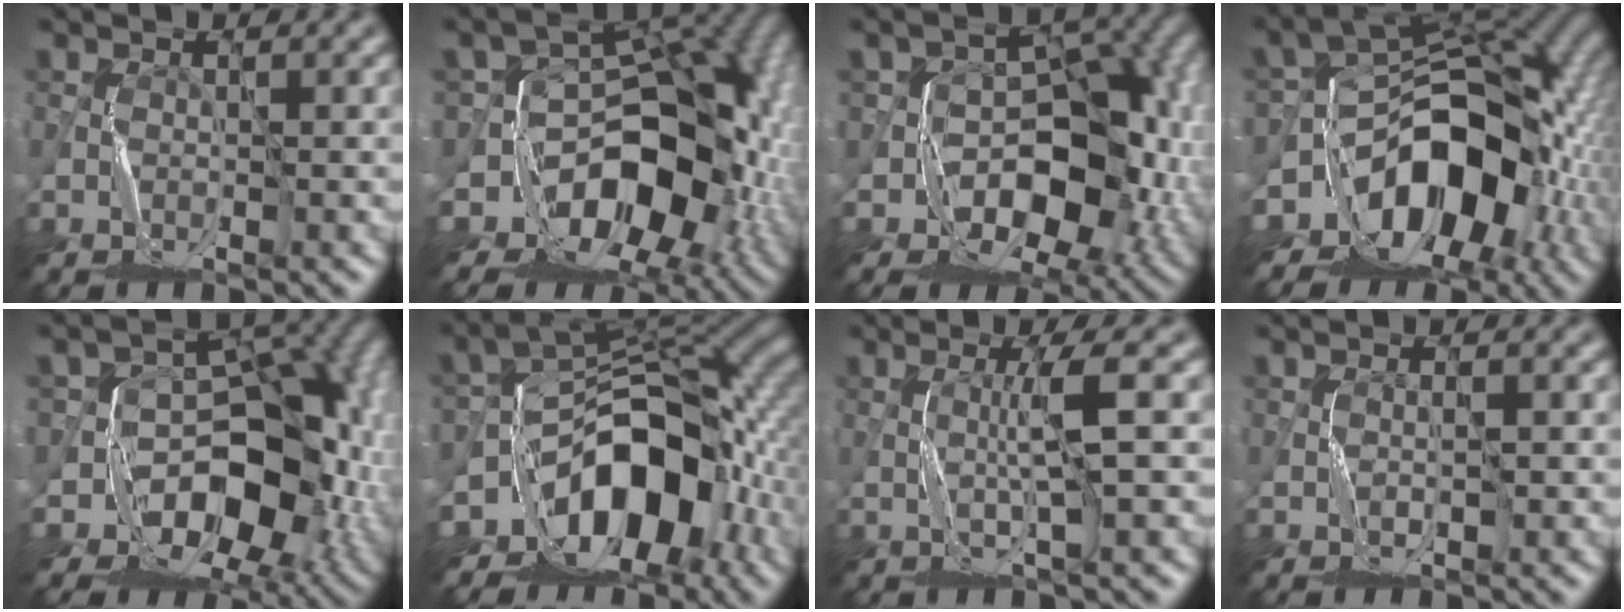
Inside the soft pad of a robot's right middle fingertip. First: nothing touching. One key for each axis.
{"total": 12.7, "fx": -4.1, "fy": 9.1, "fz": 7.7, "tx": -0.072, "ty": -0.003, "tz": -0.076}
{"total": 10.4, "fx": -2.6, "fy": 7.5, "fz": 6.8, "tx": -0.068, "ty": -0.006, "tz": -0.045}
{"total": 13.3, "fx": -5.2, "fy": 8.7, "fz": 8.6, "tx": -0.100, "ty": 0.000, "tz": -0.096}
{"total": 11.4, "fx": -3.0, "fy": 8.6, "fz": 6.9, "tx": -0.062, "ty": -0.002, "tz": -0.051}
{"total": 12.4, "fx": -6.0, "fy": 7.7, "fz": 7.6, "tx": -0.084, "ty": 0.006, "tz": -0.111}
{"total": 2.9, "fx": 0.5, "fy": -0.2, "fz": 2.9, "tx": -0.053, "ty": 0.000, "tz": 0.009}
{"total": 0.6, "fx": -0.1, "fy": 0.2, "fz": 0.5, "tx": -0.007, "ty": 0.001, "tz": -0.002}